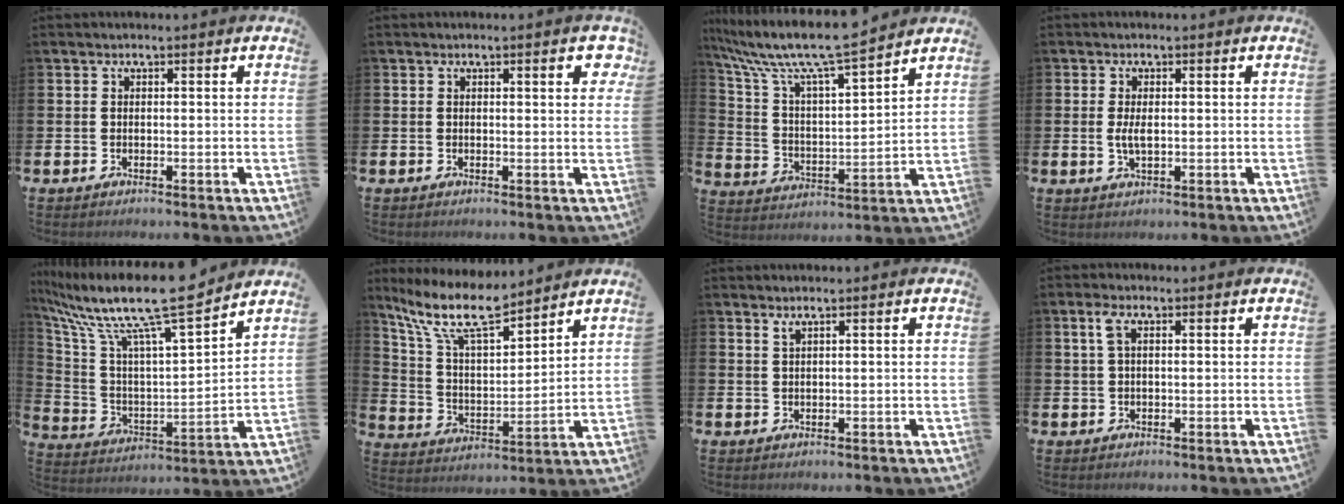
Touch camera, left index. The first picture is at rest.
{"total": 2.9, "force": [1.1, 0.8, 2.5], "torque": [-0.034, 0.003, 0.011]}
{"total": 11.0, "force": [9.8, 0.8, 4.9], "torque": [-0.127, -0.060, 0.163]}
{"total": 2.5, "force": [0.1, 1.0, 2.2], "torque": [-0.040, 0.001, 0.001]}
{"total": 12.5, "force": [10.3, 1.4, 7.0], "torque": [-0.167, -0.066, 0.172]}
{"total": 11.2, "force": [9.4, 2.6, 5.6], "torque": [-0.144, -0.041, 0.169]}
{"total": 0.9, "force": [0.8, 0.0, 0.5], "torque": [-0.016, 0.003, 0.016]}
{"total": 2.5, "force": [1.0, 1.0, 2.0], "torque": [-0.044, 0.007, 0.015]}